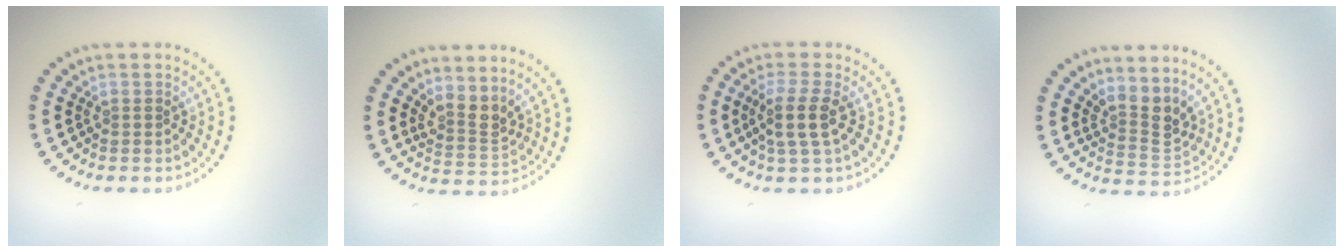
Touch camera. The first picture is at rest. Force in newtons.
{"total": 2.8, "press": 2.0, "slide": 2.0}
{"total": 2.9, "press": 2.4, "slide": 1.6}
{"total": 2.9, "press": 2.1, "slide": 2.0}